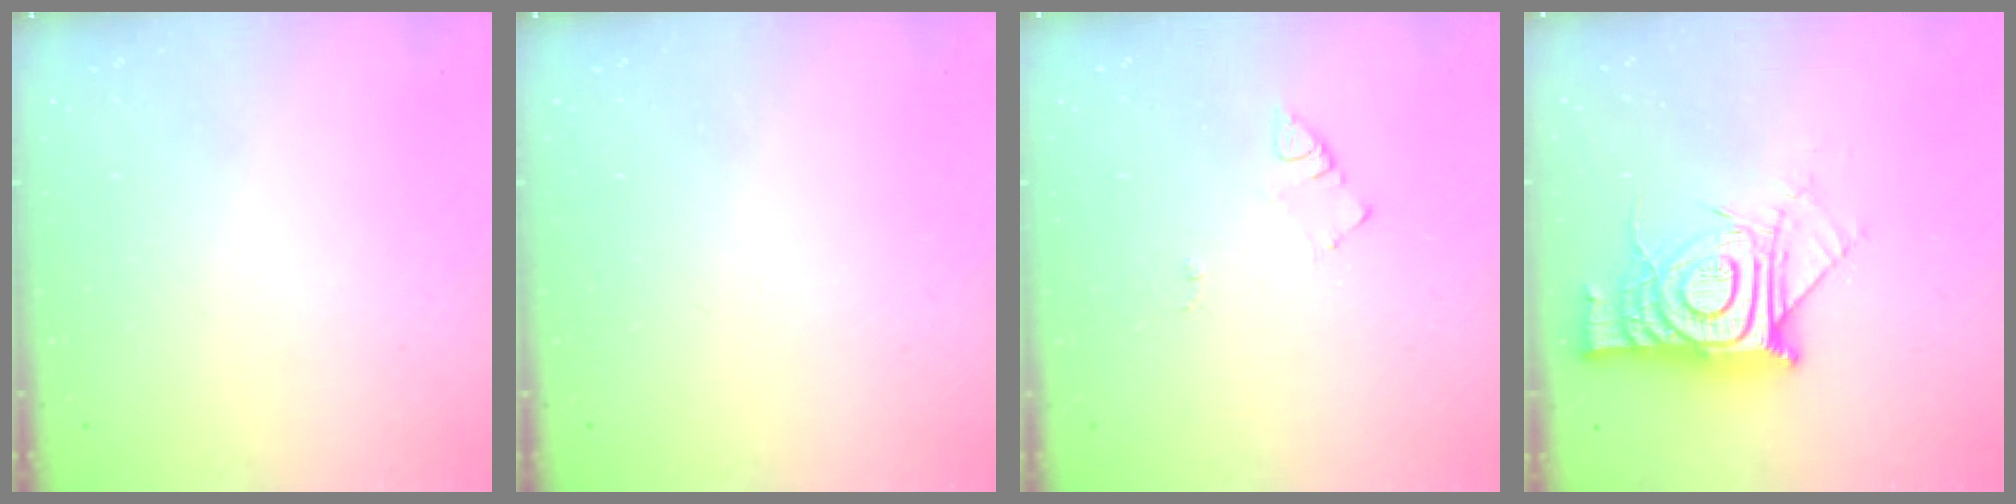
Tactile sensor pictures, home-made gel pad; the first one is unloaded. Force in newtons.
{"total": 0.0}
{"total": 3.6, "press": 3.6, "slide": 0.5}
{"total": 15.7, "press": 15.6, "slide": 1.3}